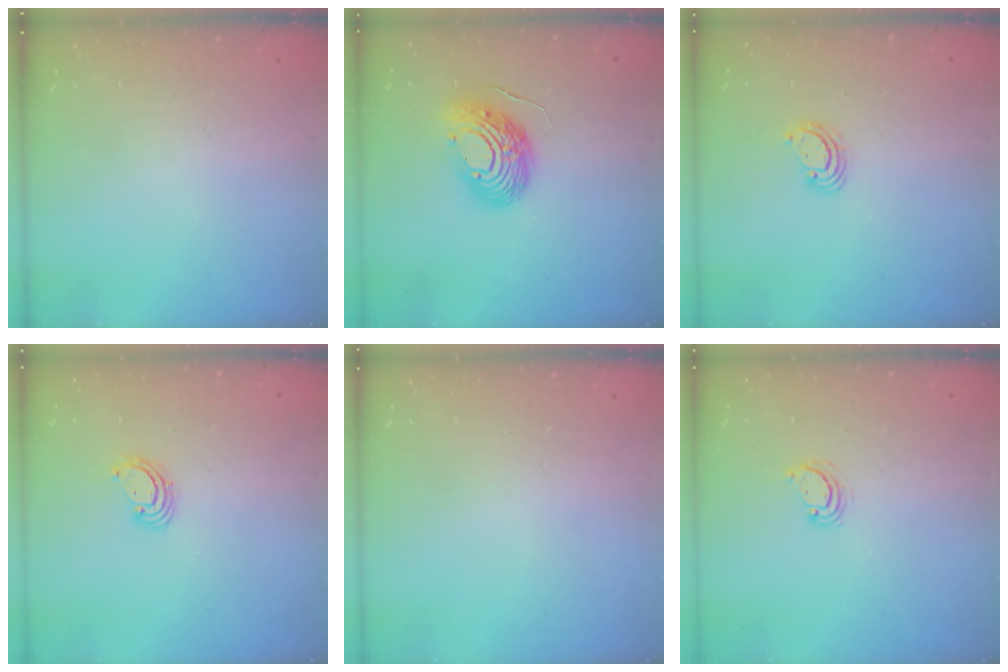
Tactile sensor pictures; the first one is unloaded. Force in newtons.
{"total": 13.3, "press": 13.1, "slide": 2.3}
{"total": 2.4, "press": 2.4, "slide": 0.2}
{"total": 3.5, "press": 3.5, "slide": 0.2}
{"total": 0.0}
{"total": 3.2, "press": 3.2, "slide": 0.3}